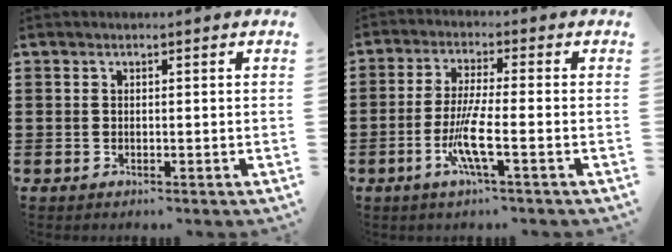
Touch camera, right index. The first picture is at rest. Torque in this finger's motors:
{"motor_torque": [1.14, 1.00, 0.15, 0.09]}